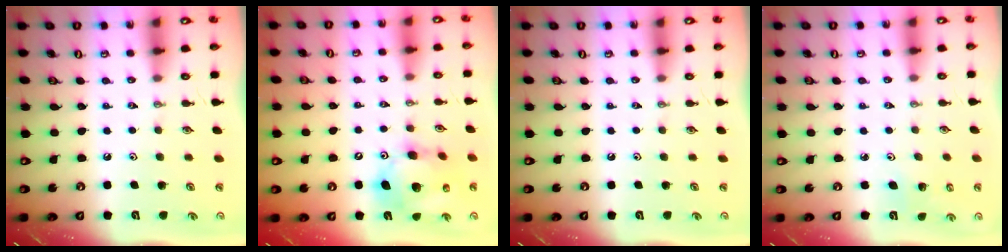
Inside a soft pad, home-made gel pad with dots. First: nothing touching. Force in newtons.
{"total": 15.1, "press": 14.9, "slide": 2.6}
{"total": 0.0}
{"total": 2.7, "press": 2.7, "slide": 0.3}